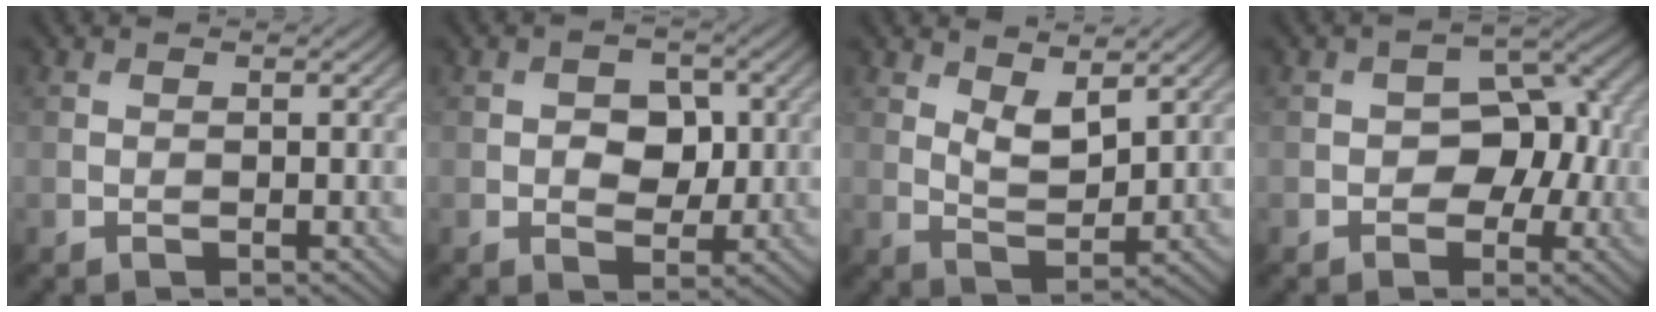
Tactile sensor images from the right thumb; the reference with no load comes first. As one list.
[{"total": 4.2, "force": [0.1, 3.1, 2.9], "torque": [-0.047, -0.003, -0.008]}, {"total": 4.3, "force": [2.5, 1.9, 2.9], "torque": [-0.062, -0.011, 0.045]}, {"total": 6.3, "force": [-0.9, 4.5, 4.2], "torque": [-0.050, -0.001, -0.023]}]